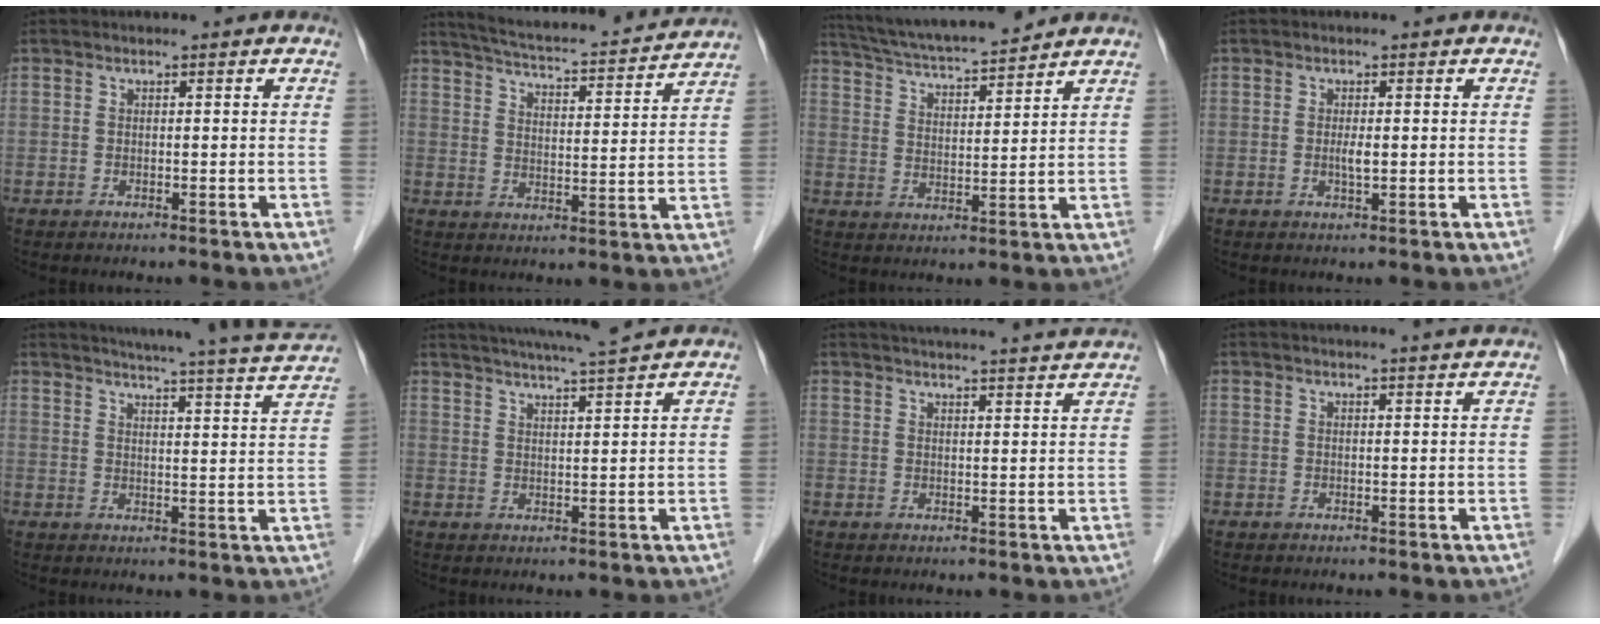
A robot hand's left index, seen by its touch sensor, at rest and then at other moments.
{"total": 17.7, "force": [16.5, 1.3, 6.2], "torque": [-0.107, 0.003, 0.231]}
{"total": 13.3, "force": [12.2, 0.8, 5.3], "torque": [-0.099, 0.018, 0.203]}
{"total": 1.3, "force": [0.0, 0.2, 1.3], "torque": [-0.028, -0.002, 0.000]}
{"total": 19.4, "force": [18.2, -0.4, 6.8], "torque": [-0.105, -0.041, 0.220]}
{"total": 11.3, "force": [10.4, -0.8, 4.6], "torque": [-0.083, 0.018, 0.146]}
{"total": 17.4, "force": [16.5, -0.4, 5.5], "torque": [-0.089, -0.003, 0.213]}
{"total": 8.6, "force": [7.9, -0.7, 3.3], "torque": [-0.041, 0.018, 0.084]}